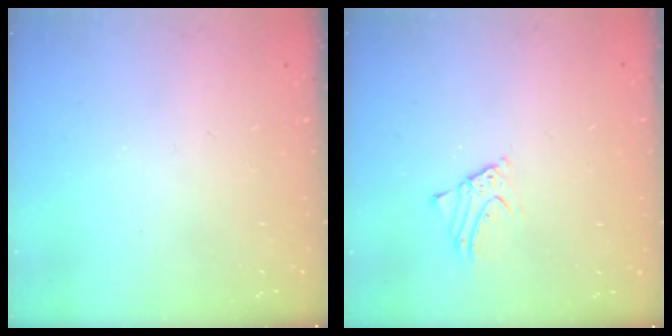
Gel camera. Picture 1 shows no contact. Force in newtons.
{"total": 2.4, "press": 2.4, "slide": 0.1}